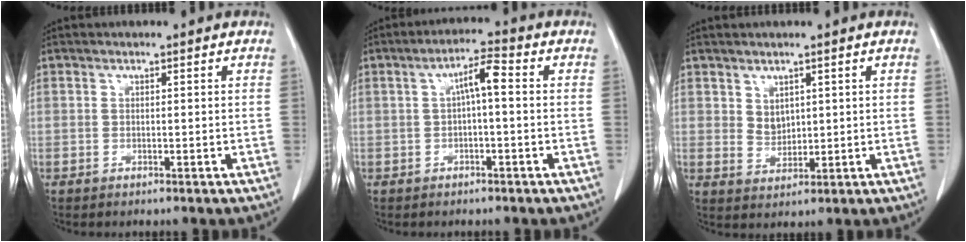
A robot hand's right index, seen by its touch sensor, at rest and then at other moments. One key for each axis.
{"total": 4.4, "fx": 0.3, "fy": 0.7, "fz": 4.3, "tx": -0.073, "ty": 0.017, "tz": 0.004}
{"total": 2.7, "fx": 1.3, "fy": 1.9, "fz": 1.4, "tx": -0.027, "ty": -0.003, "tz": 0.034}